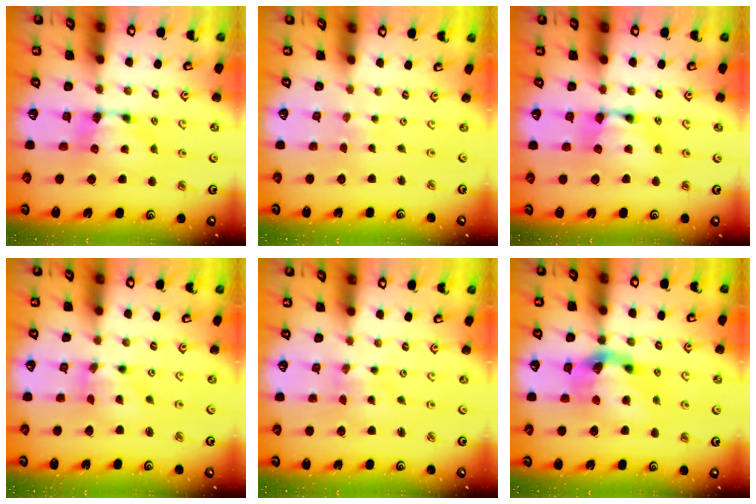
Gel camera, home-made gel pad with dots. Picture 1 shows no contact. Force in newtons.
{"total": 5.4, "press": 5.4, "slide": 0.3}
{"total": 2.2, "press": 2.2, "slide": 0.0}
{"total": 2.1, "press": 1.6, "slide": 1.3}
{"total": 4.1, "press": 4.1, "slide": 0.7}
{"total": 7.4, "press": 7.0, "slide": 2.3}